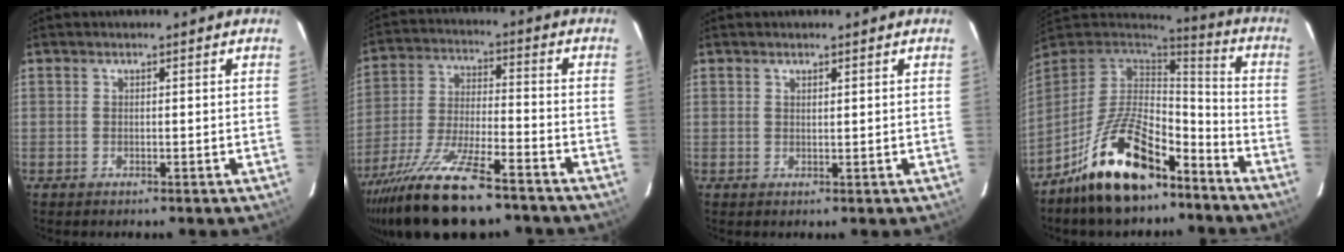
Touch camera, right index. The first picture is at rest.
{"total": 19.5, "force": [-14.7, 4.8, 11.9], "torque": [-0.242, -0.044, -0.256]}
{"total": 0.8, "force": [0.6, 0.2, 0.5], "torque": [-0.008, 0.001, 0.011]}
{"total": 20.3, "force": [-12.8, 8.9, 13.1], "torque": [-0.257, 0.003, -0.218]}